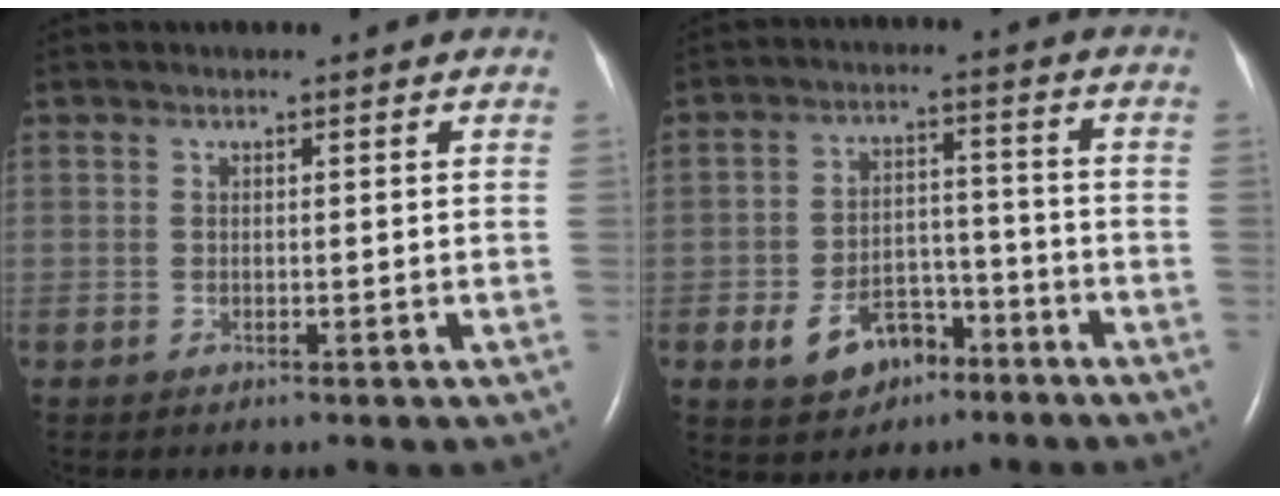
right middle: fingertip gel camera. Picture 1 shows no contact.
{"total": 8.0, "force": [-4.5, 5.2, 4.1], "torque": [-0.082, 0.017, -0.066]}